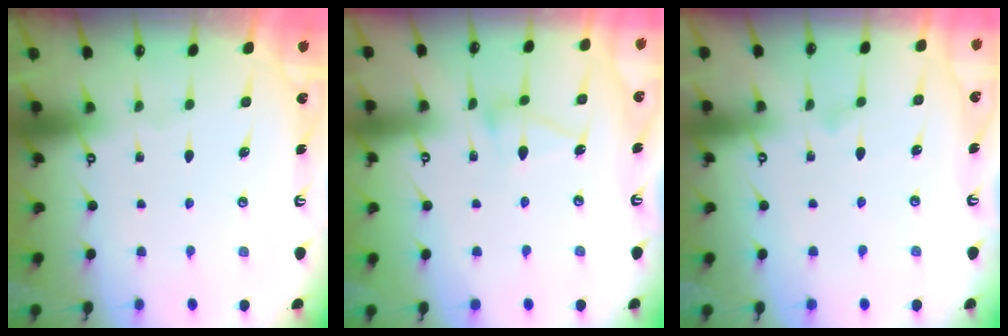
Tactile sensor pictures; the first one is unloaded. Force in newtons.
{"total": 8.7, "press": 8.7, "slide": 0.5}
{"total": 6.0, "press": 6.0, "slide": 0.2}